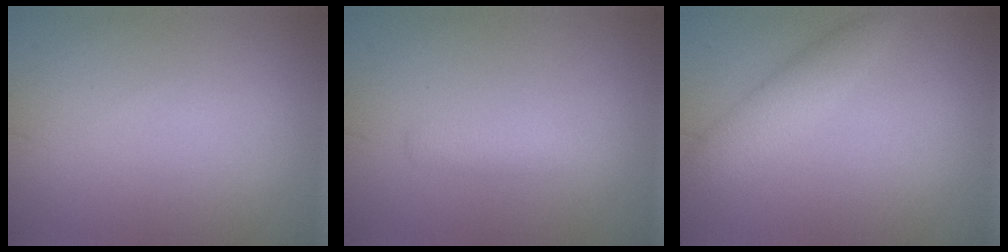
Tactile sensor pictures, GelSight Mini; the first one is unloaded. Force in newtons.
{"total": 1.5, "press": 1.5, "slide": 0.0}
{"total": 2.5, "press": 2.5, "slide": 0.2}